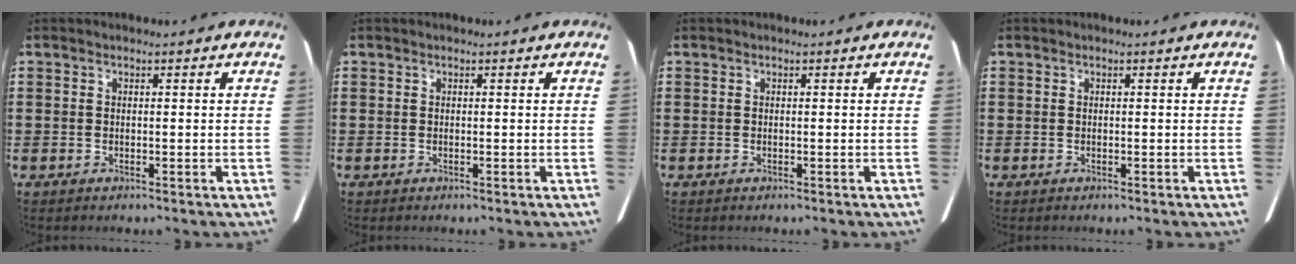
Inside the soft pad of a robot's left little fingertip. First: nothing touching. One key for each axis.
{"total": 0.0}
{"total": 0.0}
{"total": 0.0}